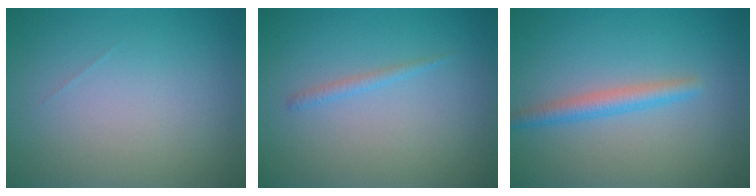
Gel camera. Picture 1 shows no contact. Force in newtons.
{"total": 0.9, "press": 0.9, "slide": 0.1}
{"total": 2.3, "press": 2.2, "slide": 0.2}